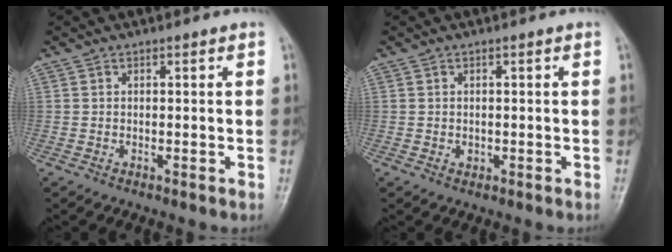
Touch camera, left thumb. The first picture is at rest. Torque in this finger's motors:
{"motor_torque": [-0.18, -0.17, 0.14, 0.11, 0.00]}